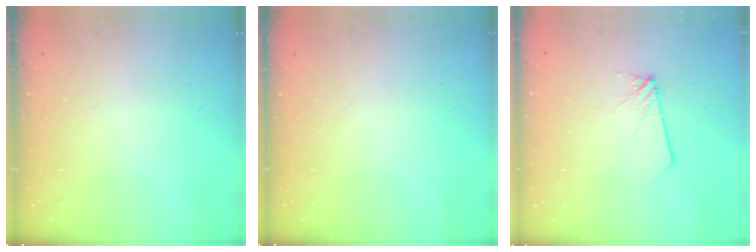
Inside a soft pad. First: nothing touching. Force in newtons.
{"total": 0.0}
{"total": 1.7, "press": 1.7, "slide": 0.1}